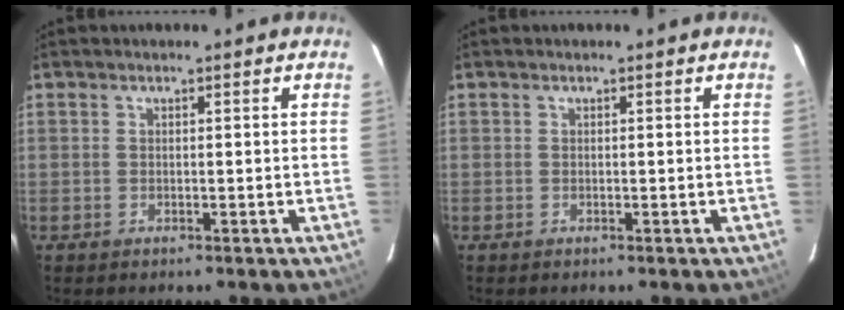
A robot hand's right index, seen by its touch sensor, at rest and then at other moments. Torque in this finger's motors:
{"motor_torque": [0.14, 0.10, -0.03, 0.01]}